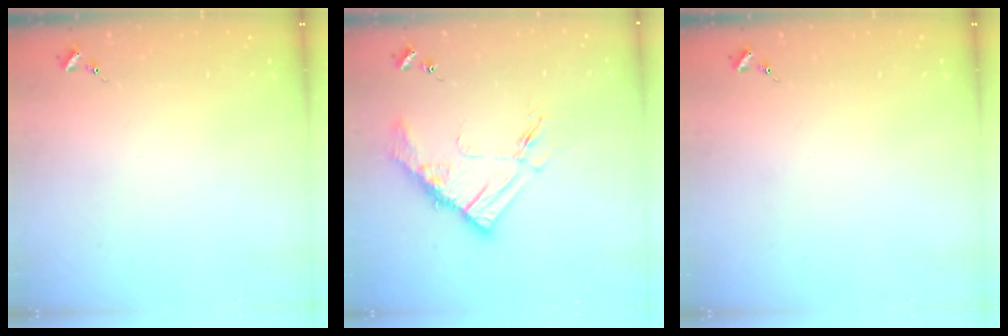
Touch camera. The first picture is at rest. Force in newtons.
{"total": 12.4, "press": 12.4, "slide": 0.9}
{"total": 0.0}